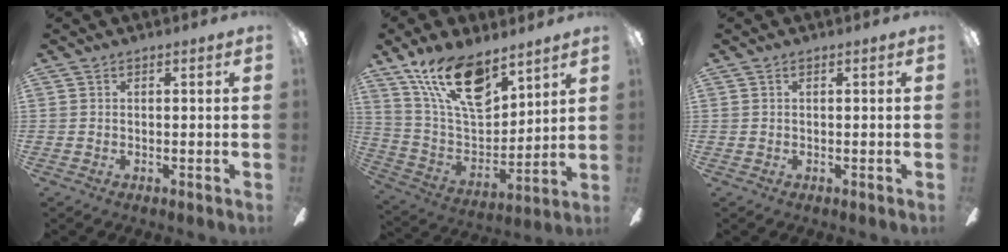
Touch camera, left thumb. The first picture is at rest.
{"total": 19.3, "force": [12.8, 8.5, 11.7], "torque": [-0.223, -0.068, 0.228]}
{"total": 0.0}